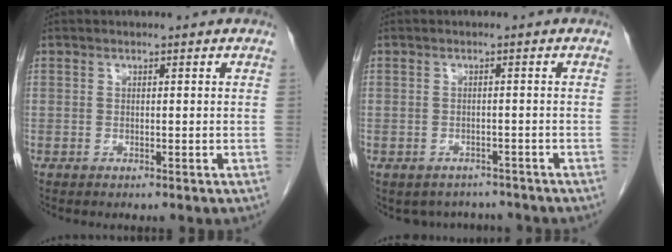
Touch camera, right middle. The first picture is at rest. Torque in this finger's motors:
{"motor_torque": [0.19, -0.18, -0.05, 0.01]}